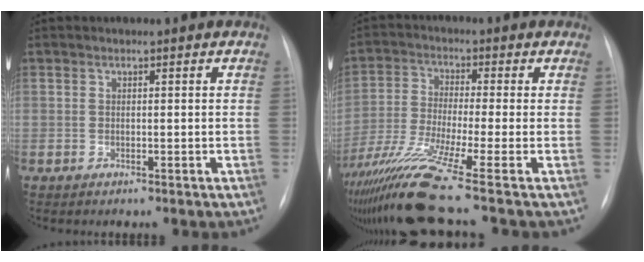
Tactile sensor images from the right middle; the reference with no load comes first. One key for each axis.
{"total": 11.8, "fx": -8.2, "fy": -2.2, "fz": 8.3, "tx": -0.168, "ty": -0.036, "tz": -0.153}